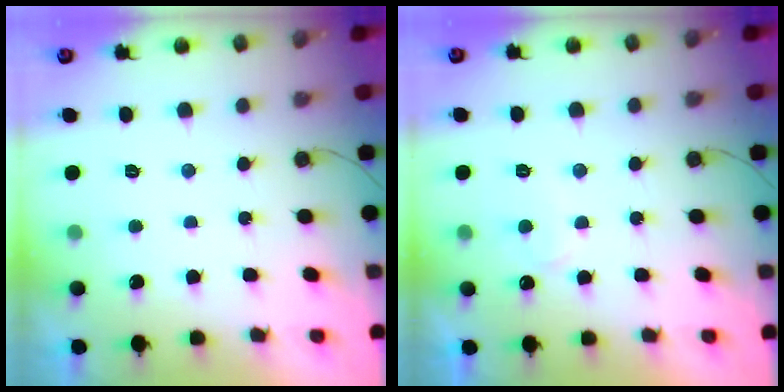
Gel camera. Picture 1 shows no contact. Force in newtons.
{"total": 5.8, "press": 5.8, "slide": 0.3}